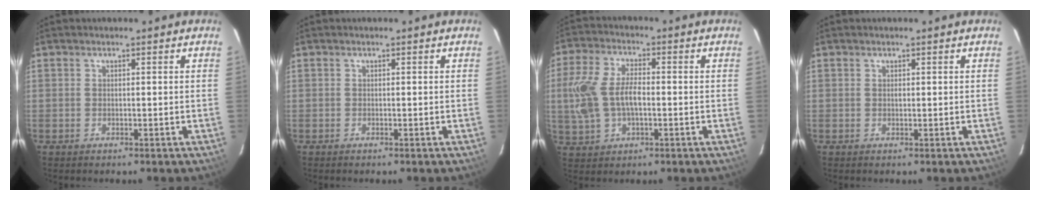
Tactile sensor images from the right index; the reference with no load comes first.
{"total": 0.0}
{"total": 10.6, "force": [-0.6, 5.9, 8.8], "torque": [-0.192, 0.008, -0.009]}
{"total": 0.0}